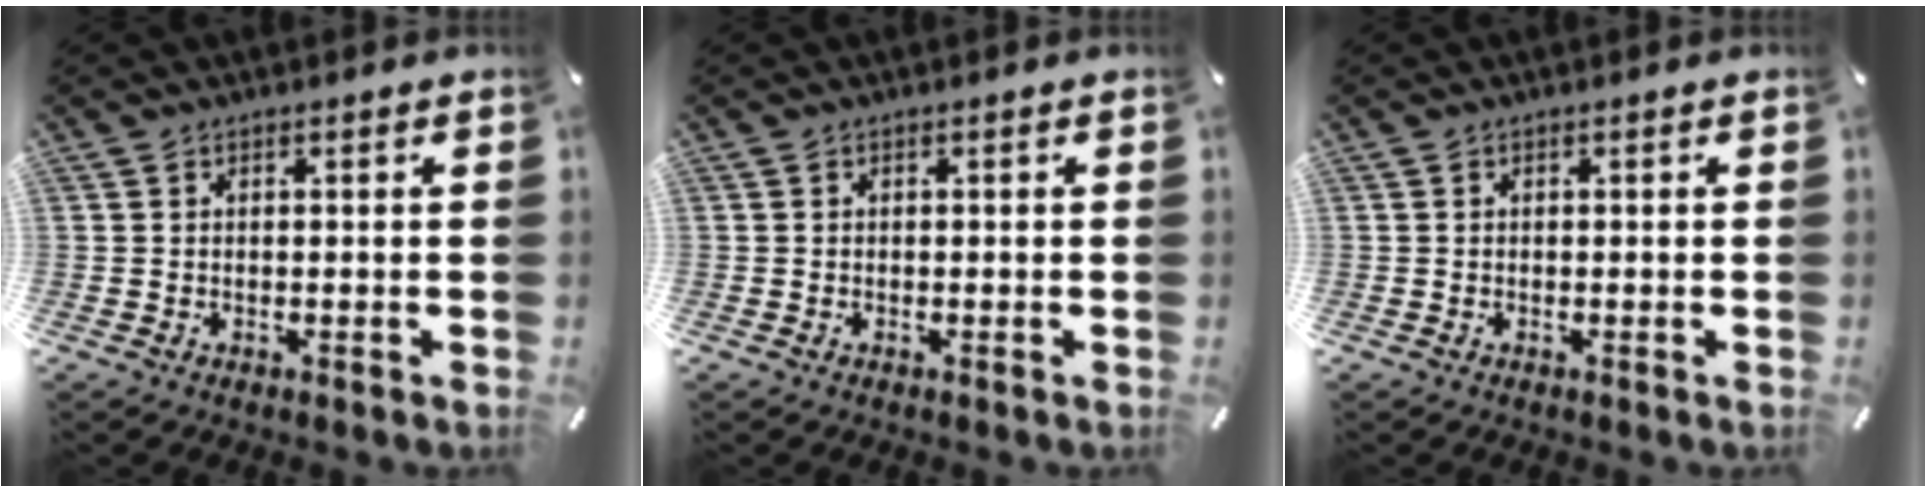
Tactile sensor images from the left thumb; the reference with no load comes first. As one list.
[{"total": 0.0}, {"total": 0.0}]